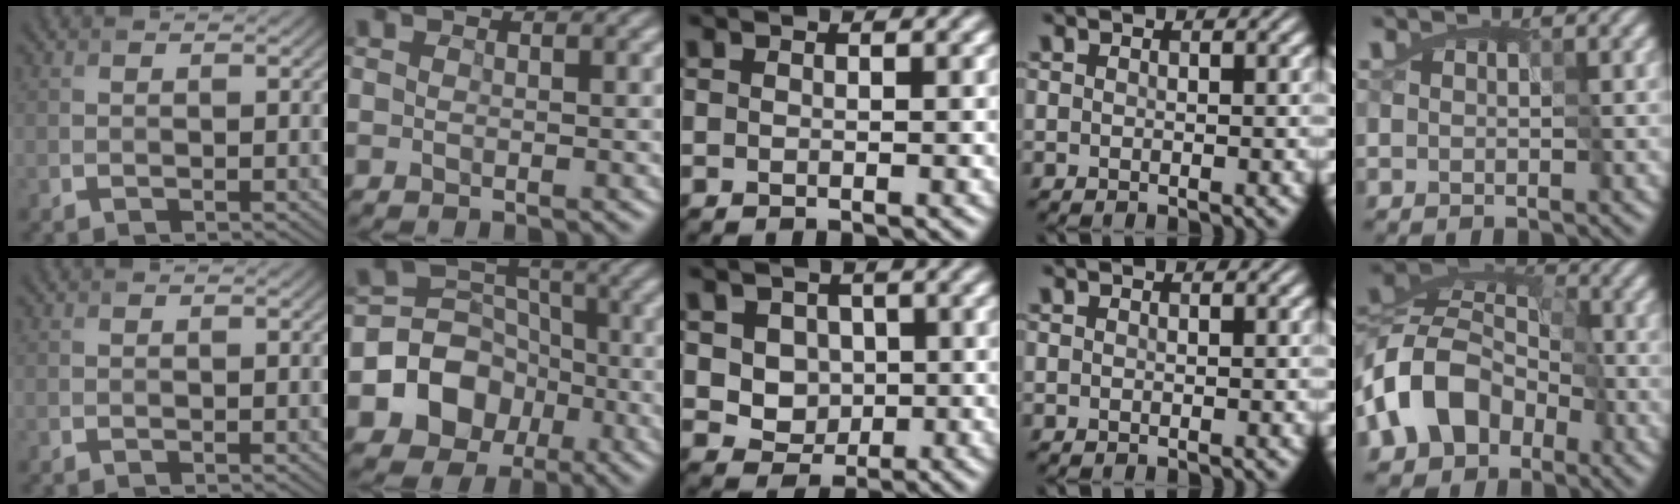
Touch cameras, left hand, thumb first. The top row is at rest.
{"index": {"total": 7.2, "force": [-2.6, 5.9, 3.1], "torque": [-0.042, 0.006, -0.061]}, "middle": {"total": 4.4, "force": [1.0, 3.7, 2.0], "torque": [-0.038, 0.000, 0.024]}, "little": {"total": 9.1, "force": [-5.5, 6.0, 3.9], "torque": [-0.077, 0.006, -0.121]}}